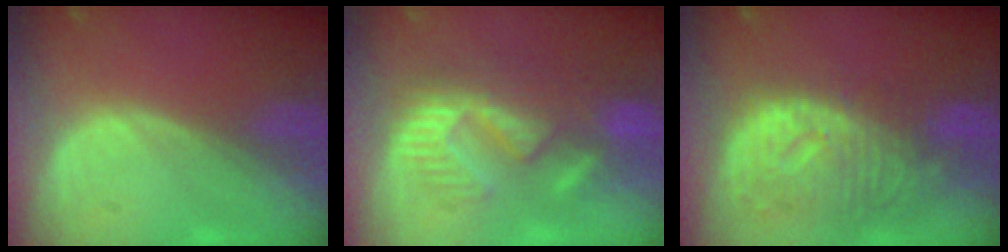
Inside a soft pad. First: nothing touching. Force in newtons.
{"total": 10.5, "press": 9.6, "slide": 4.1}
{"total": 11.3, "press": 9.9, "slide": 5.5}